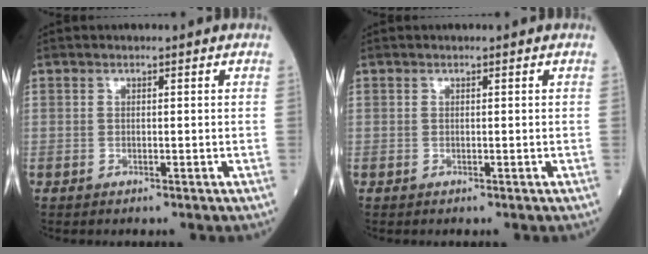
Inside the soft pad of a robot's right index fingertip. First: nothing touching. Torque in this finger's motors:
{"motor_torque": [0.00, 0.00, 0.00, 0.00]}